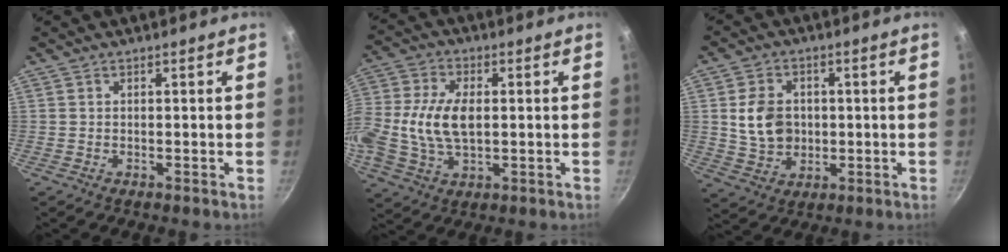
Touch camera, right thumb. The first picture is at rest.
{"total": 13.1, "force": [0.0, 7.8, 10.5], "torque": [-0.215, 0.019, -0.008]}
{"total": 9.1, "force": [0.8, 7.2, 5.5], "torque": [-0.078, 0.000, 0.018]}